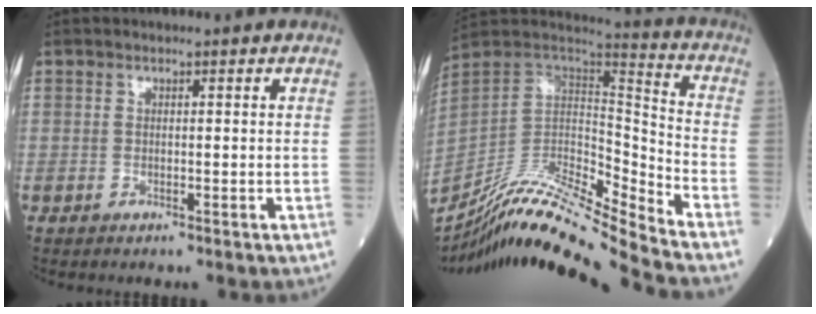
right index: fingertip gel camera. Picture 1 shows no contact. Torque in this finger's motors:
{"motor_torque": [-0.24, -0.19, -0.10, 0.01]}